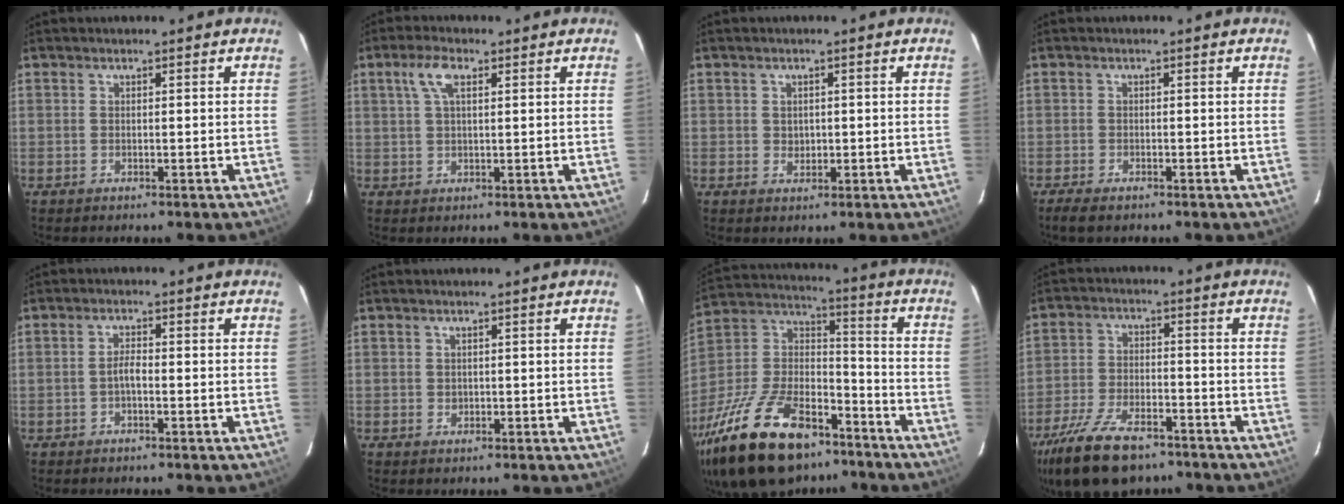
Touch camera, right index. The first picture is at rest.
{"total": 4.5, "force": [1.9, 1.8, 3.7], "torque": [-0.074, 0.011, 0.037]}
{"total": 1.8, "force": [0.0, 1.6, 0.8], "torque": [-0.010, 0.001, 0.002]}
{"total": 3.2, "force": [-2.5, 1.0, 1.8], "torque": [-0.045, -0.011, -0.045]}
{"total": 1.9, "force": [-0.7, 0.5, 1.6], "torque": [-0.033, 0.007, -0.016]}
{"total": 0.8, "force": [0.1, 0.8, 0.1], "torque": [0.002, 0.002, 0.003]}
{"total": 32.0, "force": [-20.7, 15.7, 18.7], "torque": [-0.400, -0.005, -0.333]}
{"total": 17.4, "force": [-12.5, 7.5, 9.6], "torque": [-0.216, -0.030, -0.216]}